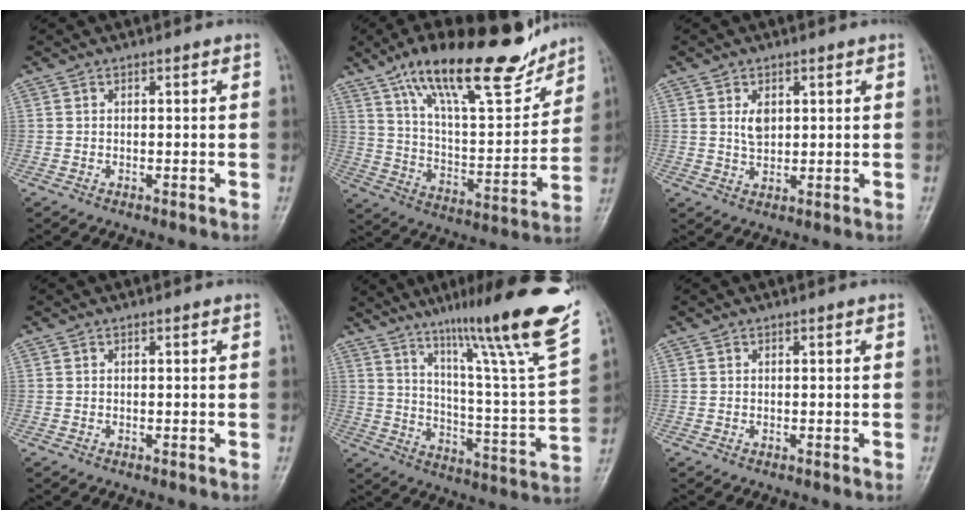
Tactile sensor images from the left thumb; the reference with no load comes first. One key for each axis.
{"total": 23.7, "fx": 16.4, "fy": 7.4, "fz": 15.5, "tx": -0.210, "ty": -0.061, "tz": 0.275}
{"total": 3.6, "fx": 1.2, "fy": 2.2, "fz": 2.6, "tx": -0.034, "ty": -0.009, "tz": 0.024}
{"total": 0.0}
{"total": 25.3, "fx": 16.6, "fy": 1.7, "fz": 19.0, "tx": -0.265, "ty": -0.070, "tz": 0.252}
{"total": 0.0}